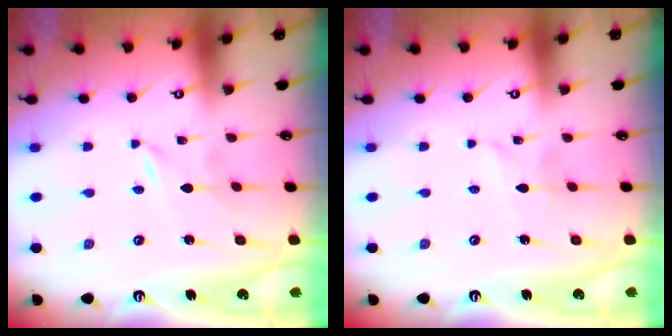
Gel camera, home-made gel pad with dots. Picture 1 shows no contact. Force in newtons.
{"total": 2.3, "press": 2.3, "slide": 0.0}